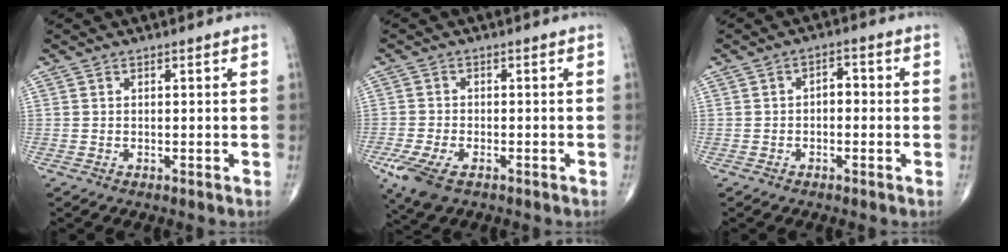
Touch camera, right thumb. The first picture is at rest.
{"total": 7.1, "force": [-3.8, 3.3, 4.9], "torque": [-0.109, -0.003, -0.069]}
{"total": 3.0, "force": [-0.4, 1.9, 2.3], "torque": [-0.021, 0.014, -0.014]}